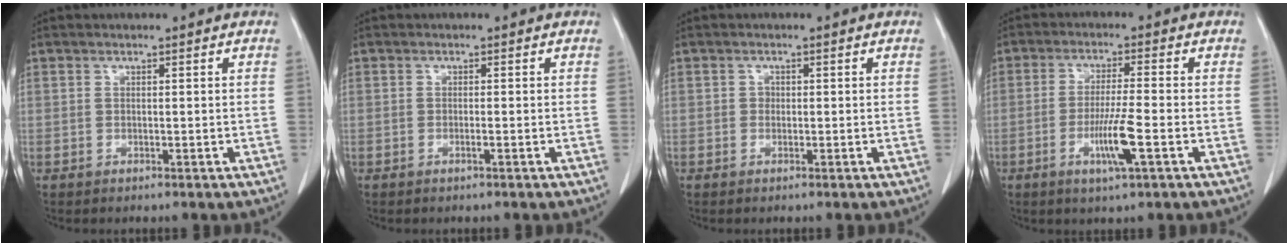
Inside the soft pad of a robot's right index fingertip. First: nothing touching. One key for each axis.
{"total": 0.7, "fx": -0.3, "fy": -0.1, "fz": 0.6, "tx": -0.013, "ty": 0.000, "tz": -0.005}
{"total": 0.8, "fx": 0.0, "fy": 0.7, "fz": 0.3, "tx": -0.001, "ty": 0.003, "tz": -0.001}
{"total": 6.7, "fx": -2.5, "fy": -0.2, "fz": 6.2, "tx": -0.117, "ty": -0.013, "tz": -0.046}